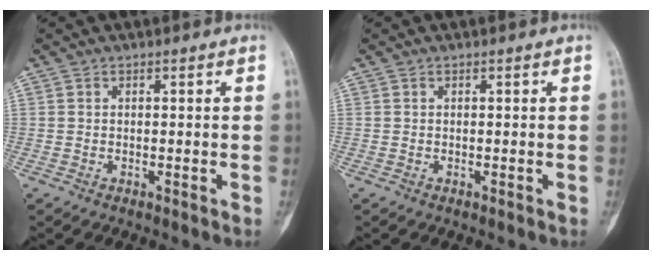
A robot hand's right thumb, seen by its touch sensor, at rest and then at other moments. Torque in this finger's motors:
{"motor_torque": [0.10, -0.10, 0.07, -0.07, 0.01]}